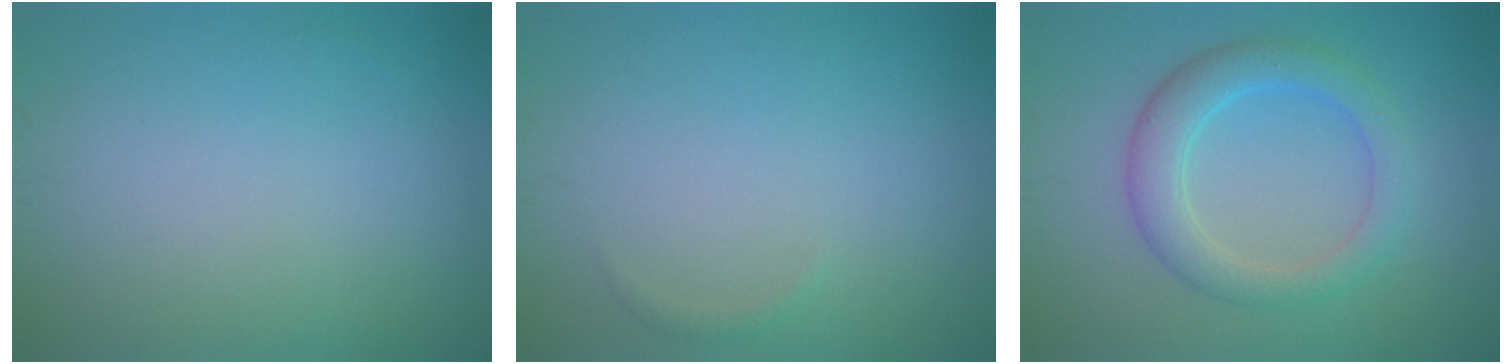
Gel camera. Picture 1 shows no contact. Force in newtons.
{"total": 0.6, "press": 0.6, "slide": 0.0}
{"total": 4.3, "press": 4.3, "slide": 0.1}